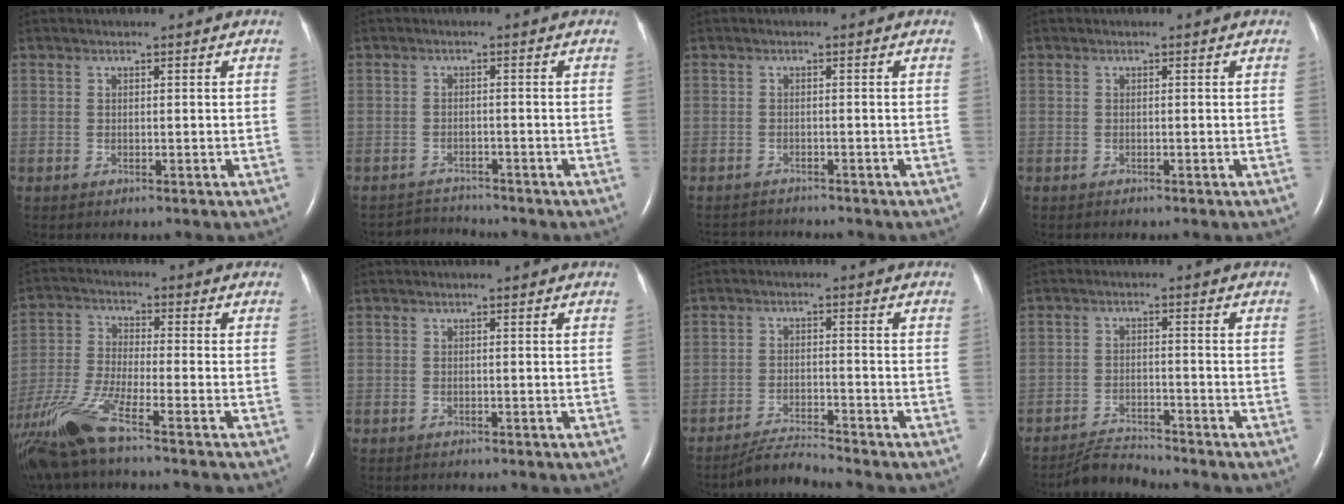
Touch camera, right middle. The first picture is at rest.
{"total": 2.9, "force": [-2.7, -0.2, -1.2], "torque": [0.021, -0.011, -0.041]}
{"total": 3.3, "force": [-3.3, 0.2, -0.1], "torque": [0.004, -0.011, -0.049]}
{"total": 0.0}
{"total": 12.2, "force": [-8.9, -0.2, 8.4], "torque": [-0.178, -0.027, -0.174]}
{"total": 0.5, "force": [-0.5, 0.1, 0.0], "torque": [-0.006, -0.002, -0.007]}
{"total": 4.1, "force": [-3.9, -1.3, 0.1], "torque": [-0.015, -0.020, -0.070]}
{"total": 4.1, "force": [-4.0, -0.6, -0.3], "torque": [-0.006, -0.017, -0.070]}